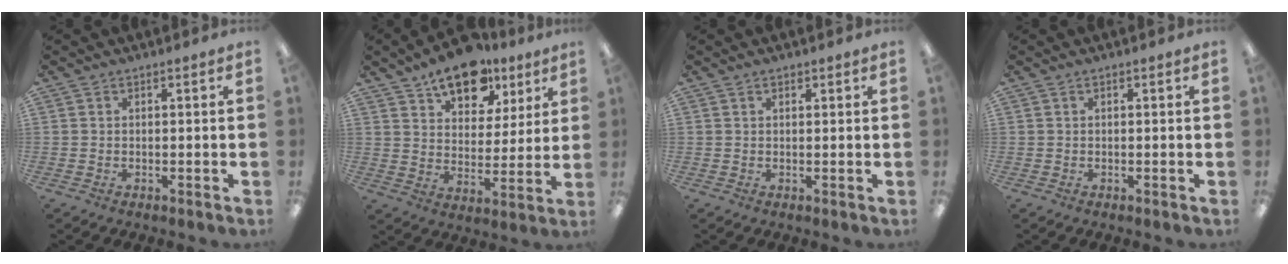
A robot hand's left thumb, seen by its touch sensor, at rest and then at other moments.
{"total": 14.2, "force": [10.3, 7.5, 6.4], "torque": [-0.088, -0.053, 0.183]}
{"total": 1.0, "force": [0.6, 0.5, 0.5], "torque": [-0.011, 0.001, 0.012]}
{"total": 0.0}